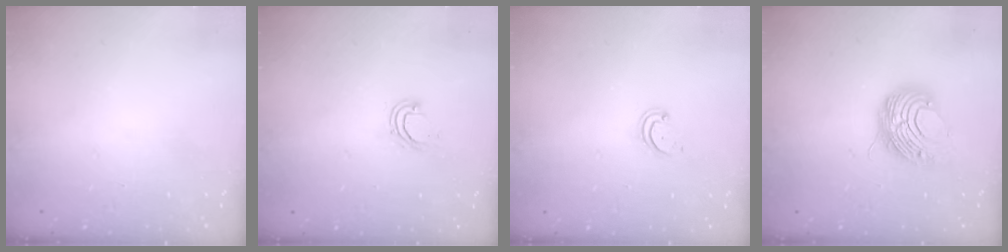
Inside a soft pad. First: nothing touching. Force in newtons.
{"total": 4.6, "press": 4.5, "slide": 0.3}
{"total": 2.2, "press": 2.2, "slide": 0.2}
{"total": 9.1, "press": 9.1, "slide": 0.6}